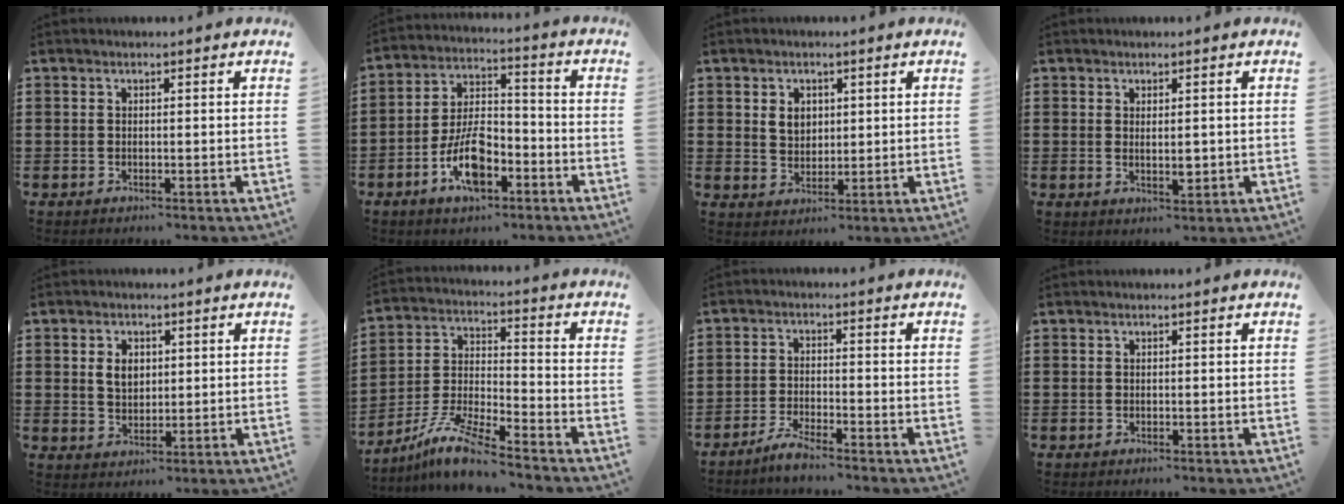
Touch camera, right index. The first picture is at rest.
{"total": 9.8, "force": [-4.7, 4.6, 7.3], "torque": [-0.155, 0.007, -0.087]}
{"total": 3.4, "force": [1.0, 2.6, 1.8], "torque": [-0.044, 0.010, 0.017]}
{"total": 2.2, "force": [0.3, 0.9, 2.0], "torque": [-0.030, -0.001, 0.003]}
{"total": 3.6, "force": [0.8, 2.6, 2.5], "torque": [-0.047, 0.007, 0.012]}
{"total": 8.8, "force": [-7.7, 0.5, 4.2], "torque": [-0.093, 0.004, -0.154]}
{"total": 3.2, "force": [-3.0, 0.0, 1.1], "torque": [-0.036, 0.000, -0.062]}
{"total": 0.0}